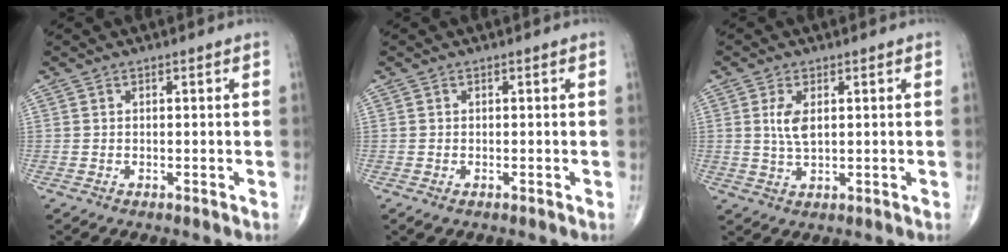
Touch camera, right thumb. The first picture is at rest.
{"total": 0.8, "force": [-0.4, 0.4, 0.6], "torque": [-0.013, -0.003, -0.006]}
{"total": 4.2, "force": [1.0, 1.9, 3.7], "torque": [-0.076, -0.006, 0.023]}